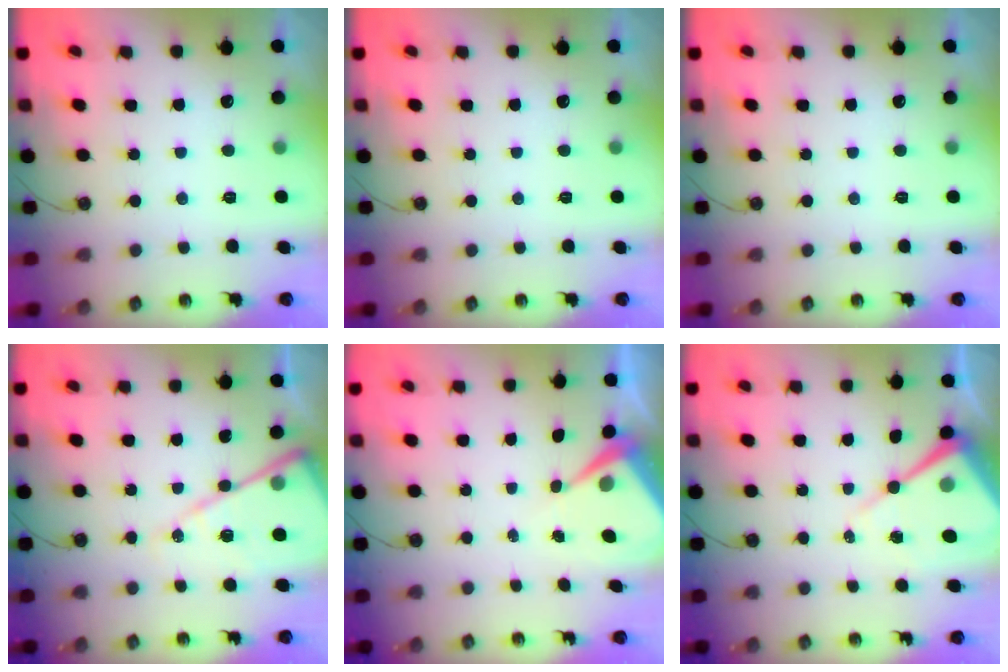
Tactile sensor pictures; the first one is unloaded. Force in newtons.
{"total": 0.0}
{"total": 0.0}
{"total": 16.2, "press": 16.1, "slide": 1.5}
{"total": 5.4, "press": 5.4, "slide": 0.5}
{"total": 12.7, "press": 12.7, "slide": 1.2}